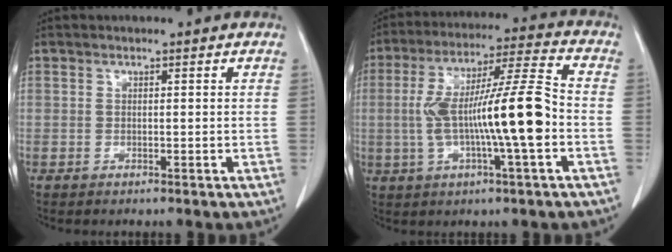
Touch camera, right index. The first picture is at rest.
{"total": 14.9, "force": [-2.1, 0.6, 14.7], "torque": [-0.266, 0.016, -0.036]}